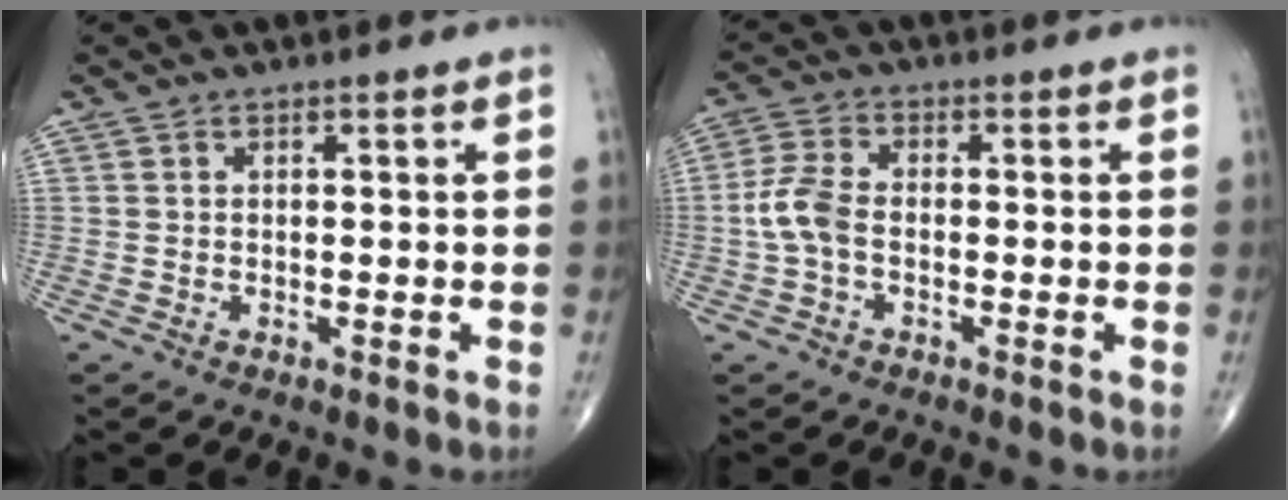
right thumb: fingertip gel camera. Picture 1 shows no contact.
{"total": 5.7, "force": [-1.1, 3.3, 4.5], "torque": [-0.107, 0.017, -0.028]}